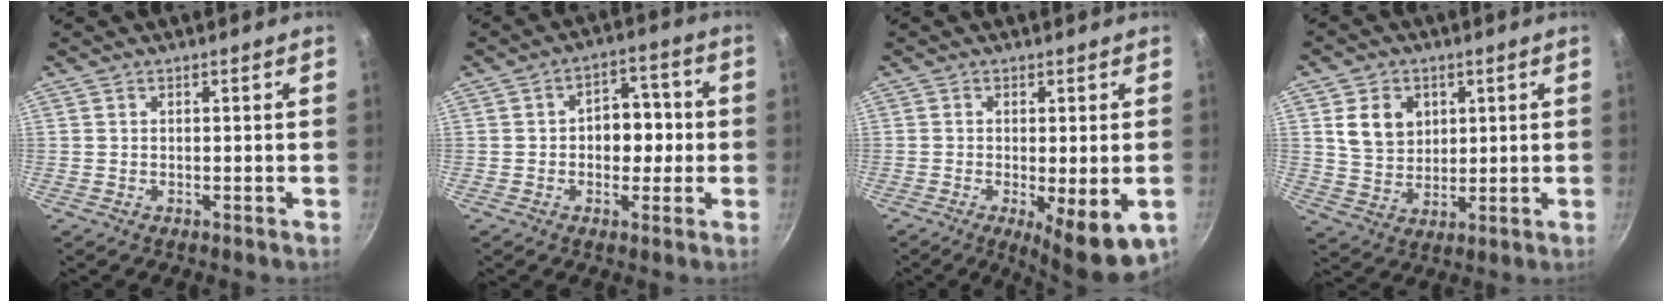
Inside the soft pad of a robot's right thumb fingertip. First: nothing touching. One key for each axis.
{"total": 7.8, "fx": -0.2, "fy": 5.4, "fz": 5.7, "tx": -0.039, "ty": 0.021, "tz": -0.011}
{"total": 10.6, "fx": -3.7, "fy": 3.3, "fz": 9.4, "tx": -0.132, "ty": -0.019, "tz": -0.048}
{"total": 8.5, "fx": 2.8, "fy": 6.9, "fz": 4.2, "tx": -0.043, "ty": -0.015, "tz": 0.059}